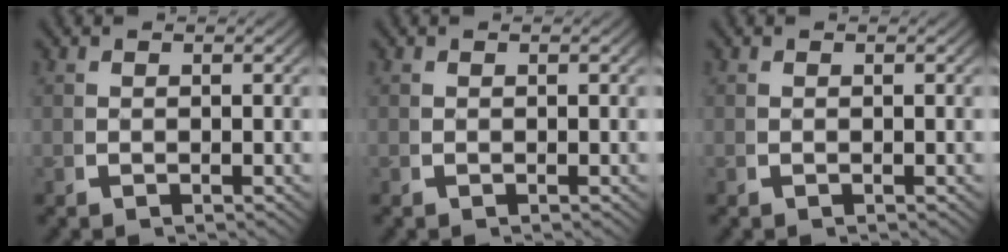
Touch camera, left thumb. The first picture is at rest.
{"total": 0.0}
{"total": 0.0}